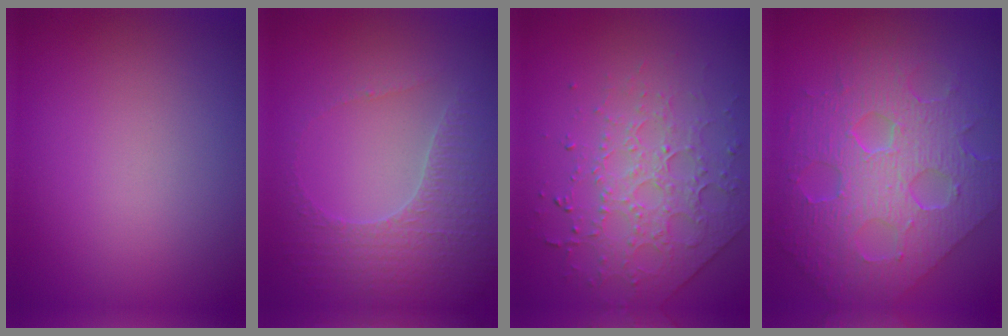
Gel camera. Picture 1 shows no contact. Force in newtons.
{"total": 3.3, "press": 3.2, "slide": 0.9}
{"total": 3.8, "press": 3.3, "slide": 1.8}
{"total": 8.8, "press": 6.4, "slide": 6.1}